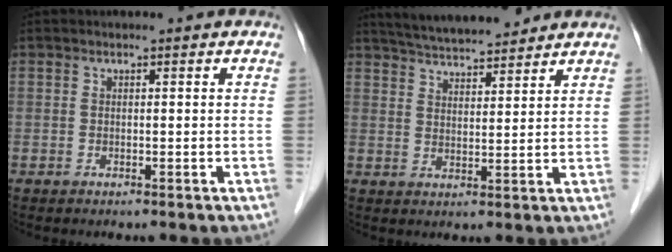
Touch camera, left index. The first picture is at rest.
{"total": 11.0, "force": [10.1, 1.5, 4.0], "torque": [-0.068, 0.019, 0.160]}